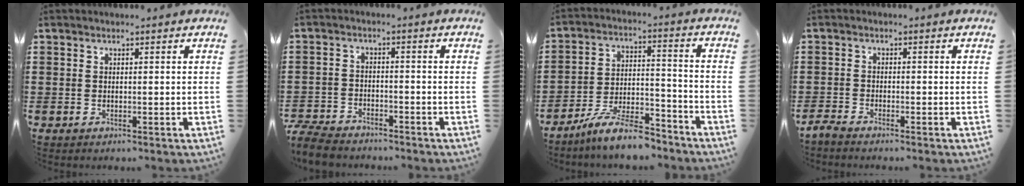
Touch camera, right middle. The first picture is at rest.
{"total": 5.0, "force": [-4.8, 0.9, 1.2], "torque": [-0.046, -0.004, -0.102]}
{"total": 9.3, "force": [-8.0, 1.1, 4.6], "torque": [-0.098, 0.009, -0.156]}
{"total": 1.7, "force": [-1.7, 0.3, 0.4], "torque": [-0.020, 0.000, -0.037]}